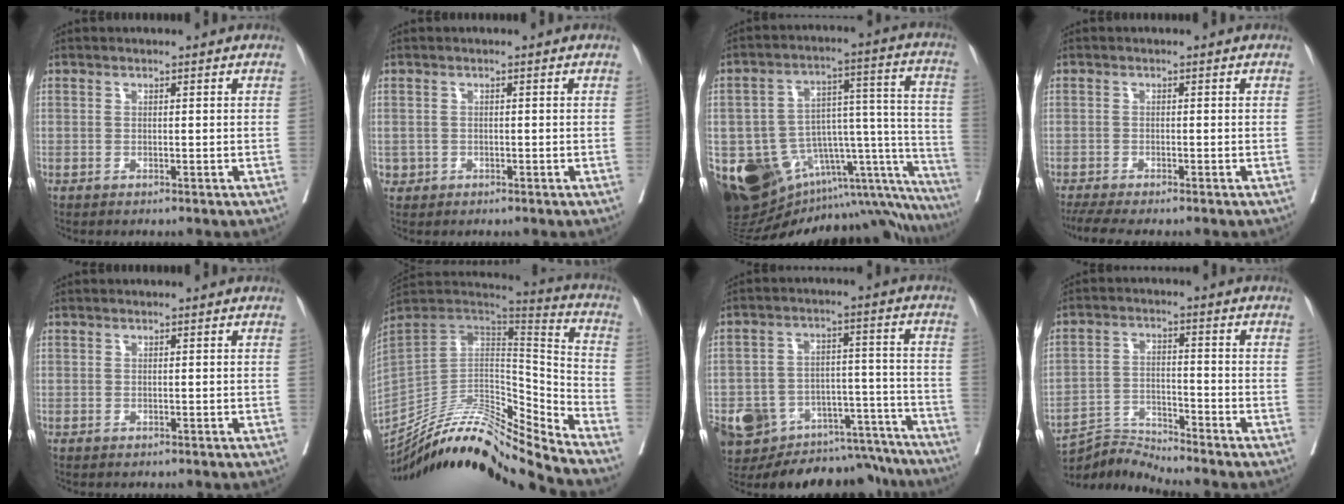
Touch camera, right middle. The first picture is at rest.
{"total": 1.1, "force": [-0.3, 1.1, 0.1], "torque": [0.002, 0.005, -0.002]}
{"total": 25.5, "force": [-13.9, 13.2, 16.9], "torque": [-0.193, 0.090, -0.162]}
{"total": 5.3, "force": [-4.4, 0.3, 2.9], "torque": [-0.041, -0.012, -0.073]}
{"total": 0.0}
{"total": 21.8, "force": [-20.2, 0.3, 8.3], "torque": [-0.167, 0.012, -0.344]}
{"total": 20.4, "force": [-17.5, 8.3, 6.4], "torque": [-0.107, 0.034, -0.240]}
{"total": 6.3, "force": [-5.7, -2.0, -1.4], "torque": [0.009, -0.006, -0.107]}